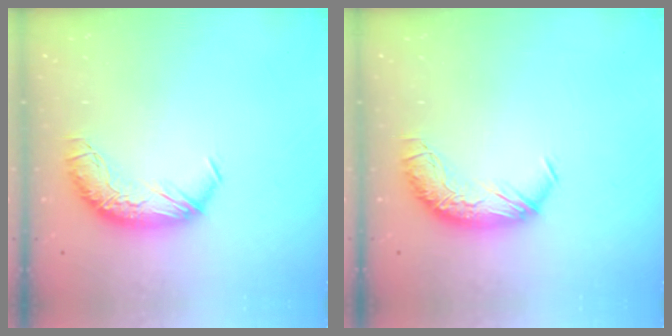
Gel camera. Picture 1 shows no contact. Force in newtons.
{"total": 0.0}